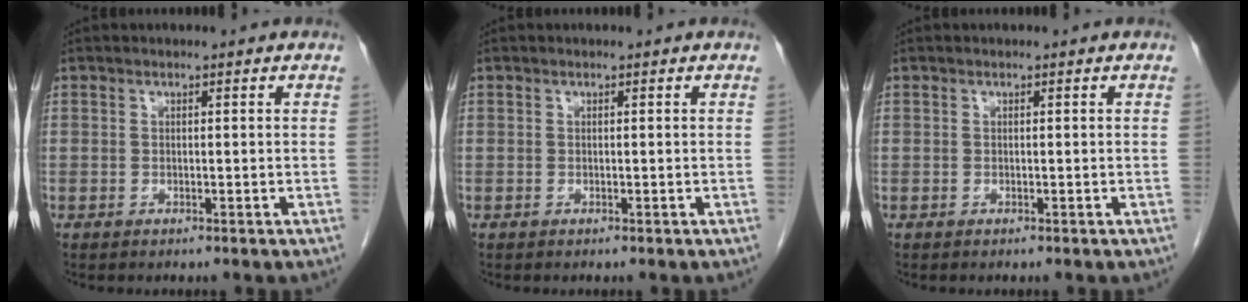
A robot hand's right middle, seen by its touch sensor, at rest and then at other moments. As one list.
[{"total": 0.0}, {"total": 0.0}]